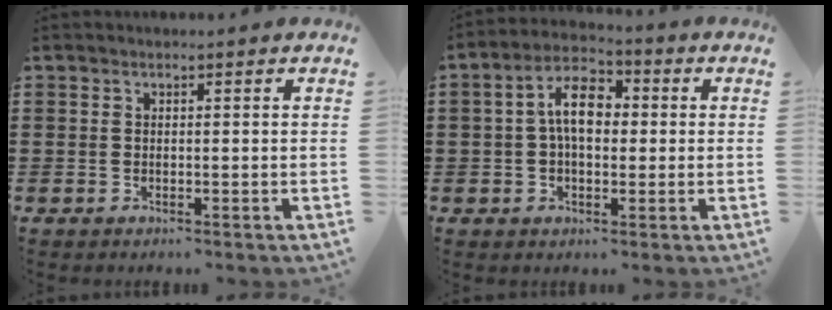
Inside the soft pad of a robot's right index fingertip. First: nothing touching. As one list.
[{"total": 7.4, "force": [0.5, 3.9, 6.2], "torque": [-0.121, 0.012, 0.004]}]